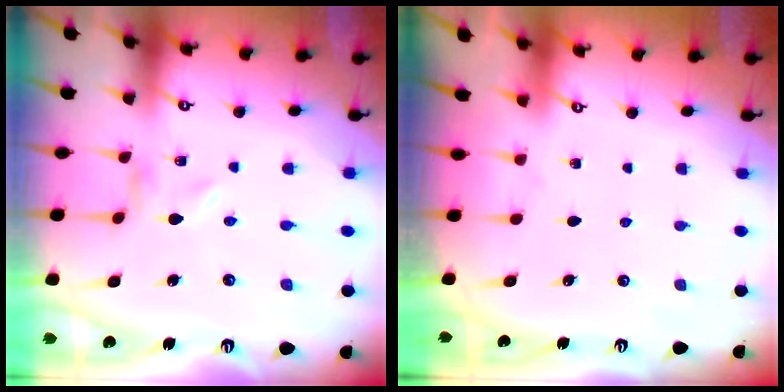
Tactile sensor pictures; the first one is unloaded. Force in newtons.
{"total": 1.6, "press": 1.6, "slide": 0.2}